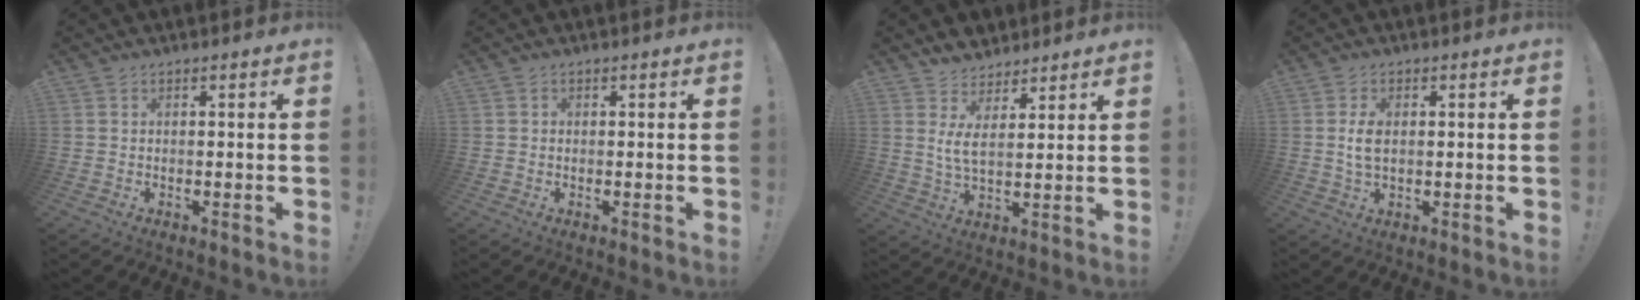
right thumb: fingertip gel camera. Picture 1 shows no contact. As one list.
[{"total": 0.6, "force": [-0.3, 0.5, 0.0], "torque": [-0.007, 0.006, -0.005]}, {"total": 6.8, "force": [4.3, 3.0, 4.3], "torque": [-0.073, -0.022, 0.080]}, {"total": 4.5, "force": [0.3, 2.6, 3.6], "torque": [-0.073, -0.001, 0.000]}]